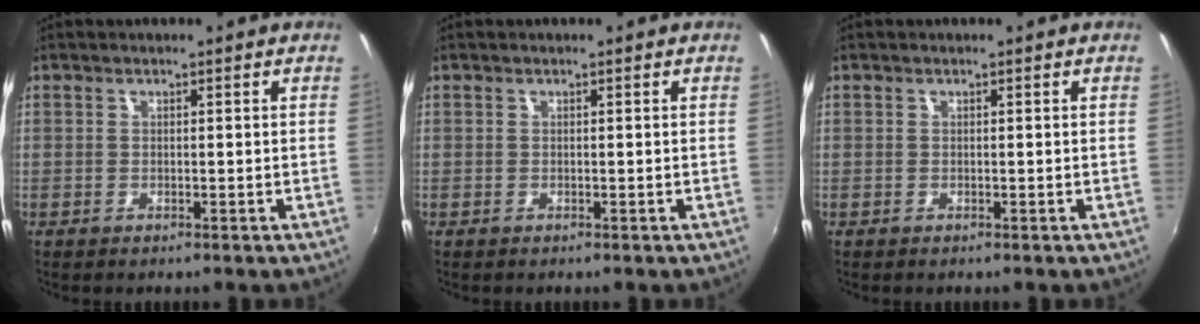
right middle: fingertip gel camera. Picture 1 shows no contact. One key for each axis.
{"total": 0.0}
{"total": 0.0}